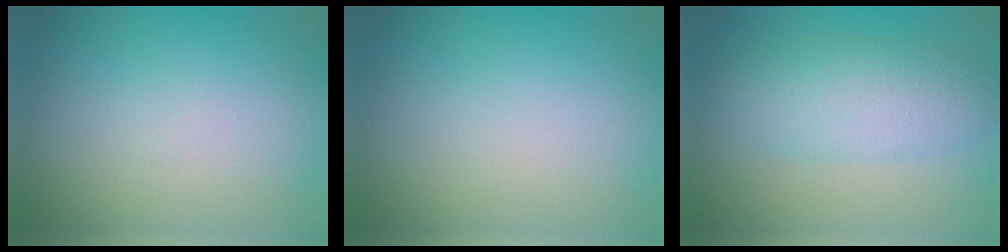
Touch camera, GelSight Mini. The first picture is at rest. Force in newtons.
{"total": 0.0}
{"total": 5.2, "press": 5.2, "slide": 0.1}